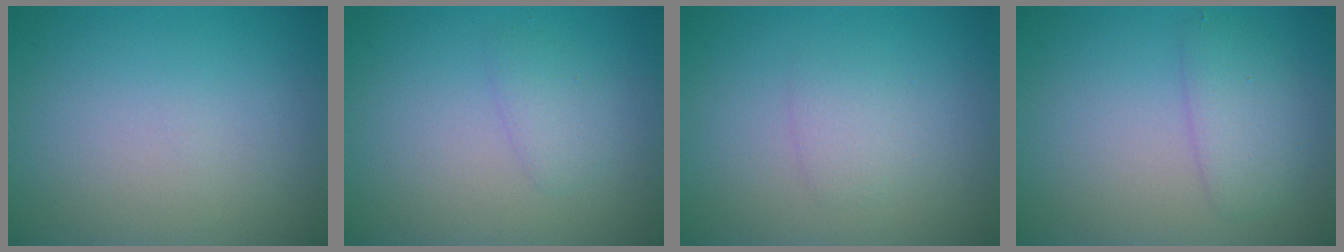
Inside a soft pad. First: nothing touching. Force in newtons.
{"total": 1.5, "press": 1.5, "slide": 0.1}
{"total": 1.4, "press": 1.4, "slide": 0.1}
{"total": 2.7, "press": 2.7, "slide": 0.1}